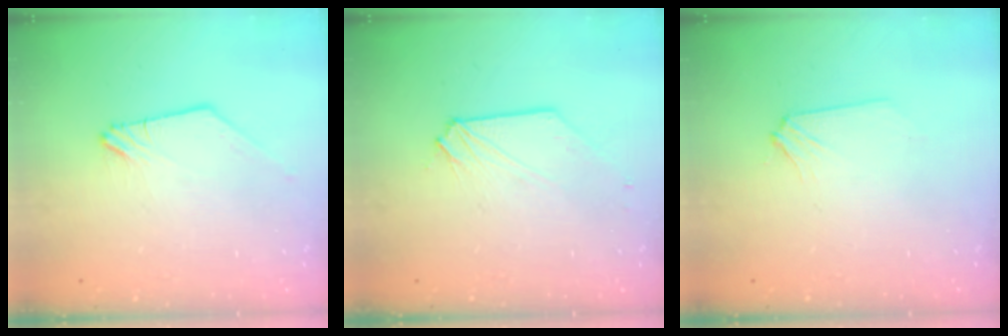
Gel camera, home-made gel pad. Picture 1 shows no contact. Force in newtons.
{"total": 1.0, "press": 1.0, "slide": 0.1}
{"total": 2.2, "press": 2.2, "slide": 0.3}